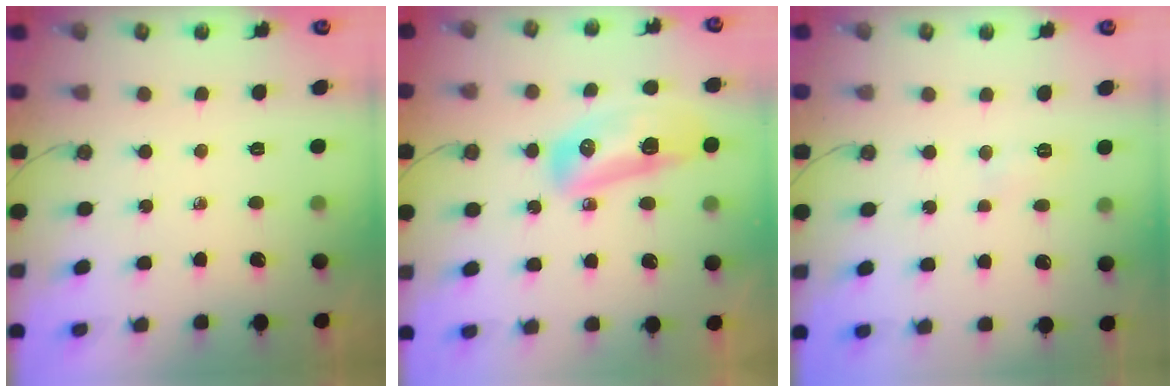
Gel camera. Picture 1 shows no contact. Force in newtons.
{"total": 14.0, "press": 13.4, "slide": 4.0}
{"total": 4.5, "press": 4.4, "slide": 0.5}